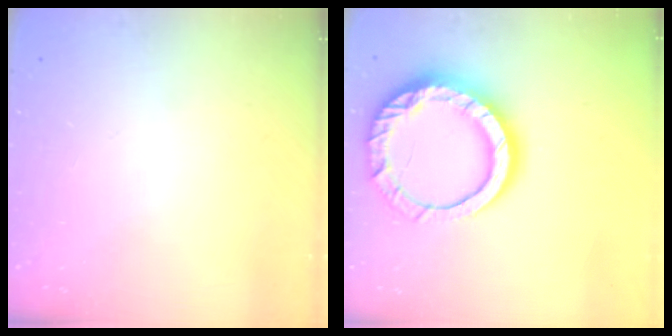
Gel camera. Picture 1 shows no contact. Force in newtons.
{"total": 17.0, "press": 16.9, "slide": 1.3}